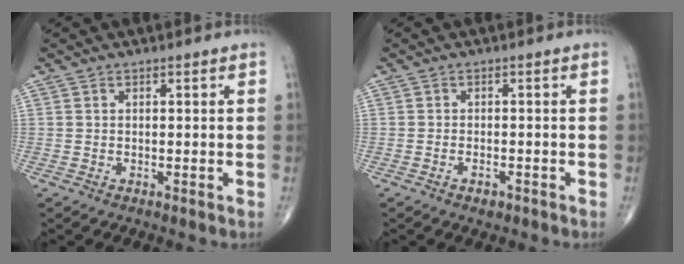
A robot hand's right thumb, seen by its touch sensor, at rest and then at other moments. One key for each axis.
{"total": 1.5, "fx": -1.0, "fy": 0.8, "fz": 0.8, "tx": -0.012, "ty": 0.006, "tz": -0.012}